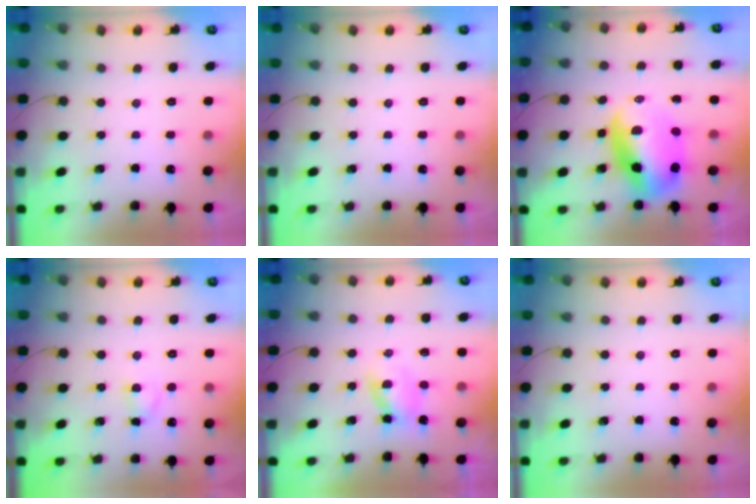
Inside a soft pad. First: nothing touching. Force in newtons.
{"total": 0.0}
{"total": 13.4, "press": 13.0, "slide": 3.1}
{"total": 3.0, "press": 2.7, "slide": 1.3}
{"total": 2.5, "press": 2.2, "slide": 1.2}
{"total": 0.0}